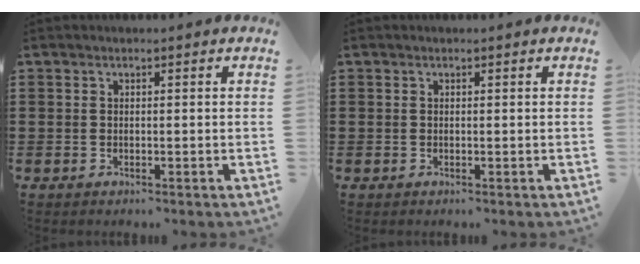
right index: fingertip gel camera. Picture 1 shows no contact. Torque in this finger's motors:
{"motor_torque": [-0.15, 0.33, -0.41, -0.09]}